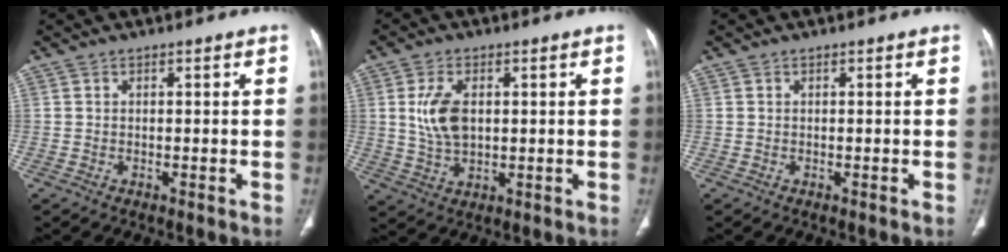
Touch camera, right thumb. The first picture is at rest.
{"total": 7.7, "force": [1.3, 4.4, 6.1], "torque": [-0.119, -0.006, 0.031]}
{"total": 0.0}